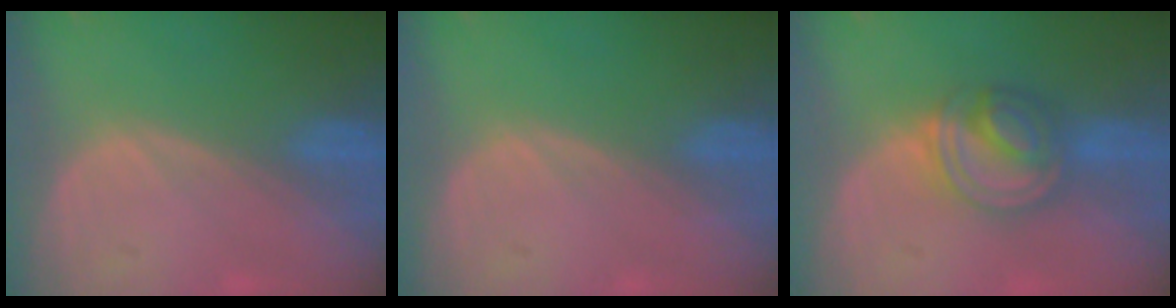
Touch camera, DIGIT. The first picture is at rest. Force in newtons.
{"total": 0.0}
{"total": 6.4, "press": 6.1, "slide": 2.0}